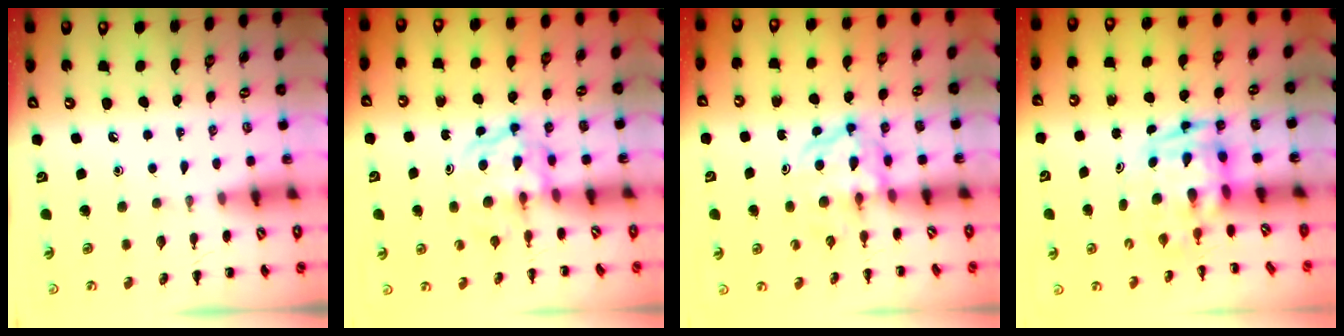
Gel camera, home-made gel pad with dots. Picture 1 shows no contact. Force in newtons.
{"total": 3.8, "press": 3.7, "slide": 0.5}
{"total": 3.9, "press": 3.9, "slide": 0.5}
{"total": 3.2, "press": 3.1, "slide": 0.8}